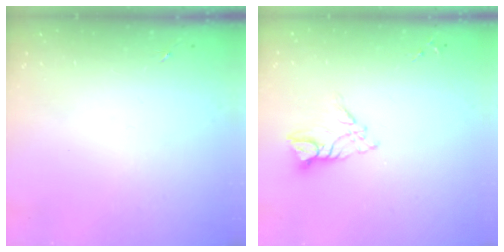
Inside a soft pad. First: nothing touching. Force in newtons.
{"total": 9.7, "press": 9.6, "slide": 0.9}